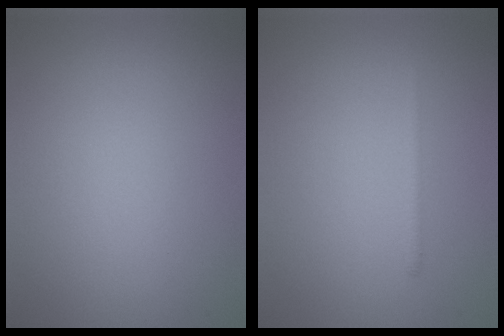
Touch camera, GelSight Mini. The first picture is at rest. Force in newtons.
{"total": 0.8, "press": 0.8, "slide": 0.1}